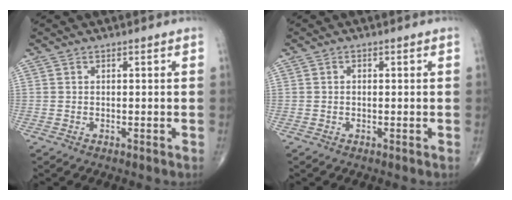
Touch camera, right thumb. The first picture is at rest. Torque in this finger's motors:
{"motor_torque": [-0.36, 0.13, 0.02, 0.07, 0.00]}